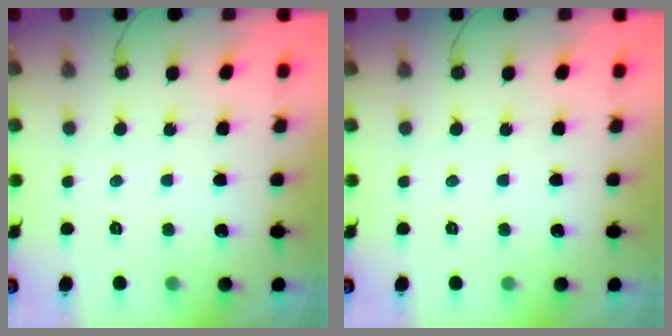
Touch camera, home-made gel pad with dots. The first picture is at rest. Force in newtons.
{"total": 0.0}